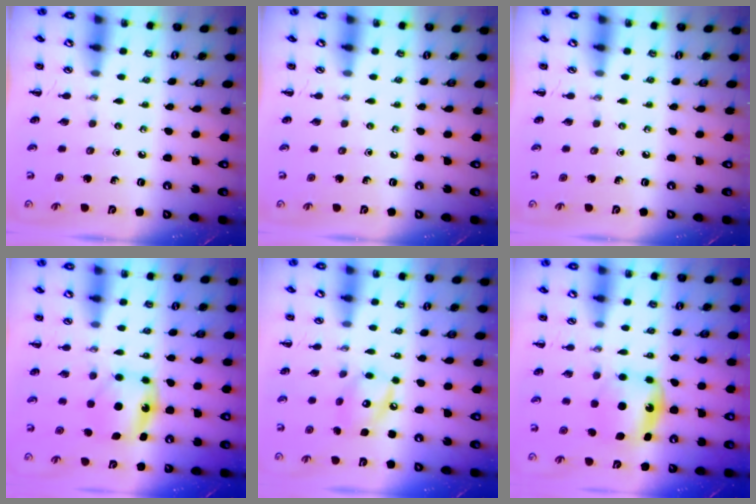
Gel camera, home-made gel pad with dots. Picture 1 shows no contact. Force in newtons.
{"total": 0.0}
{"total": 0.0}
{"total": 5.5, "press": 5.4, "slide": 0.9}
{"total": 9.9, "press": 9.9, "slide": 0.5}
{"total": 6.4, "press": 6.3, "slide": 0.9}